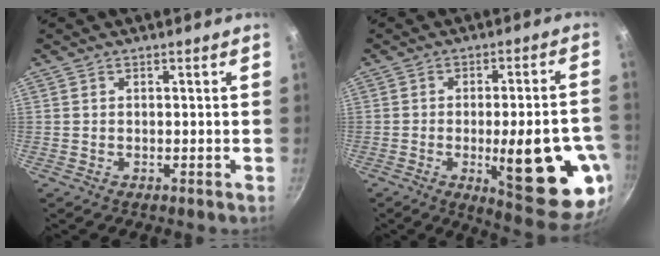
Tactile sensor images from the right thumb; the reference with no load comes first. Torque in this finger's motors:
{"motor_torque": [2.51, 2.40, 1.95, -0.54, 0.41]}